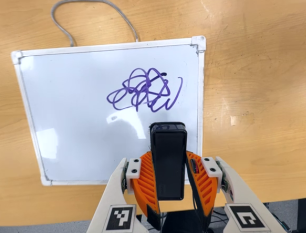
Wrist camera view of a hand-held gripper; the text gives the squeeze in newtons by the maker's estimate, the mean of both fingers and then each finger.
{"total": 4.5, "left": 3.3, "right": 5.8}